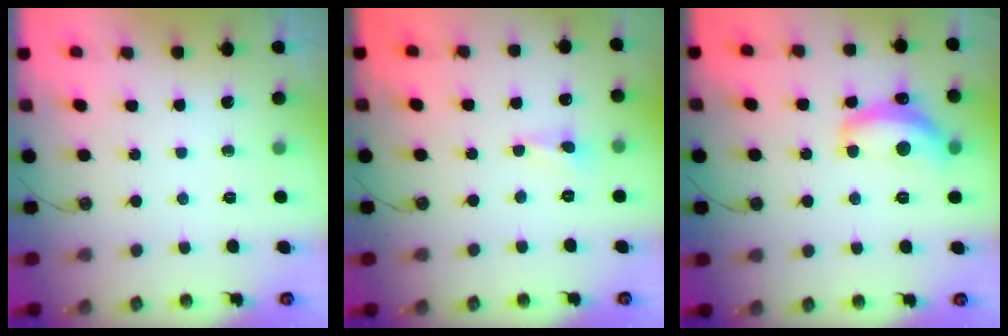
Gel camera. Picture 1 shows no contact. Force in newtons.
{"total": 0.9, "press": 0.8, "slide": 0.2}
{"total": 8.7, "press": 8.6, "slide": 1.0}